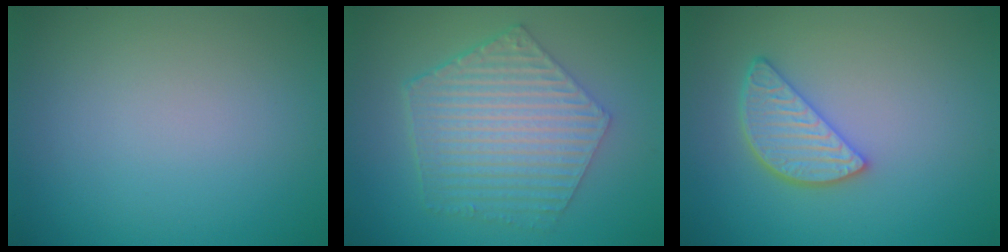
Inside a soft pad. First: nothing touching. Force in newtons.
{"total": 6.7, "press": 4.9, "slide": 4.6}
{"total": 3.6, "press": 3.1, "slide": 1.9}